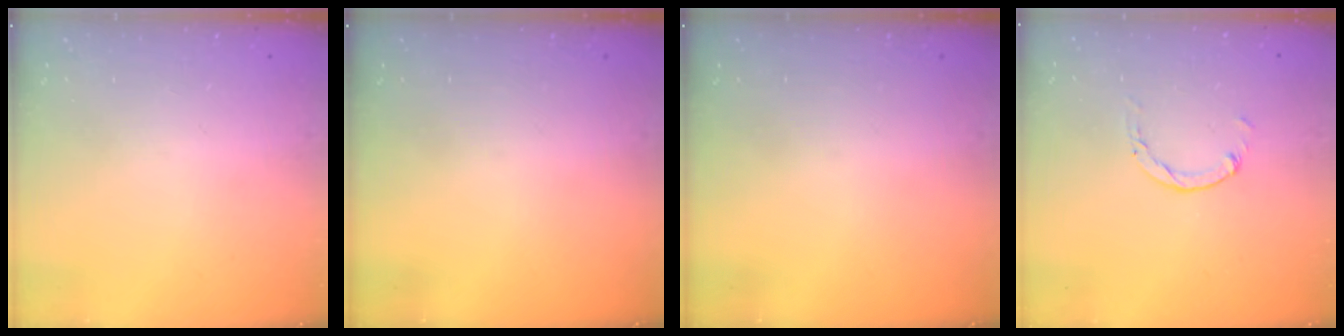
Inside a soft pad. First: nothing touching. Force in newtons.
{"total": 0.0}
{"total": 0.0}
{"total": 1.5, "press": 1.5, "slide": 0.2}